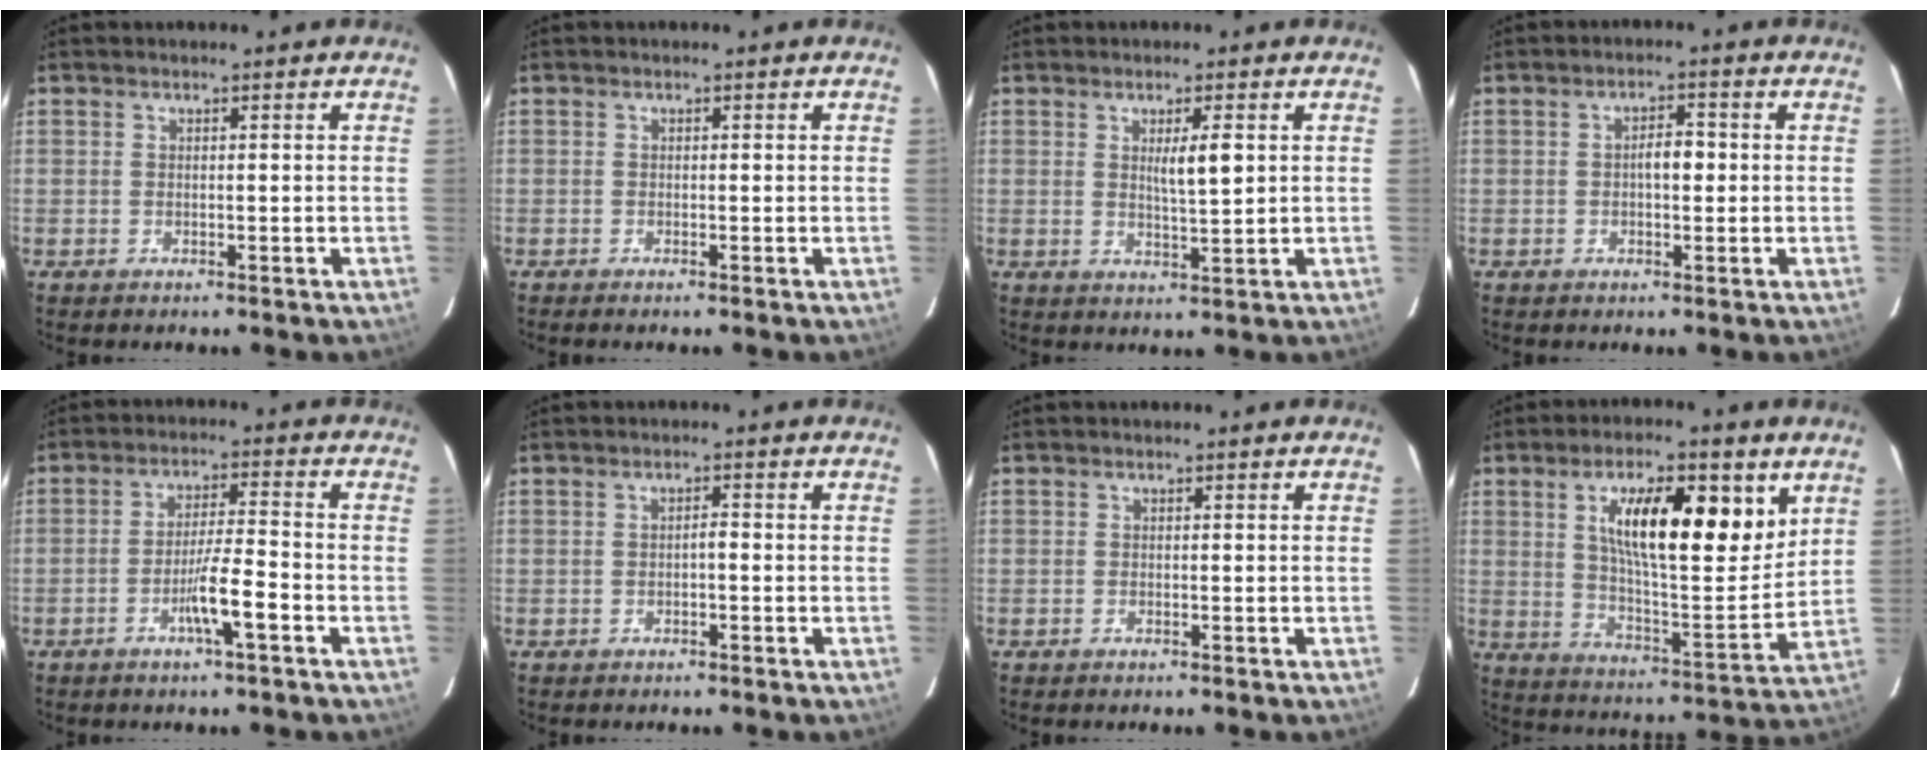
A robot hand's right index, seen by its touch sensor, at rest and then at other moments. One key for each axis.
{"total": 0.7, "fx": -0.5, "fy": -0.1, "fz": 0.5, "tx": -0.011, "ty": -0.001, "tz": -0.012}
{"total": 3.9, "fx": 1.1, "fy": 0.4, "fz": 3.8, "tx": -0.061, "ty": -0.005, "tz": 0.017}
{"total": 3.0, "fx": -0.1, "fy": 1.2, "fz": 2.7, "tx": -0.043, "ty": 0.008, "tz": -0.003}
{"total": 6.3, "fx": -2.9, "fy": 0.0, "fz": 5.6, "tx": -0.101, "ty": 0.000, "tz": -0.052}
{"total": 1.0, "fx": -0.3, "fy": 0.2, "fz": 0.9, "tx": -0.013, "ty": 0.004, "tz": -0.007}
{"total": 0.0}
{"total": 16.7, "fx": 6.8, "fy": 4.3, "fz": 14.6, "tx": -0.234, "ty": 0.005, "tz": 0.117}